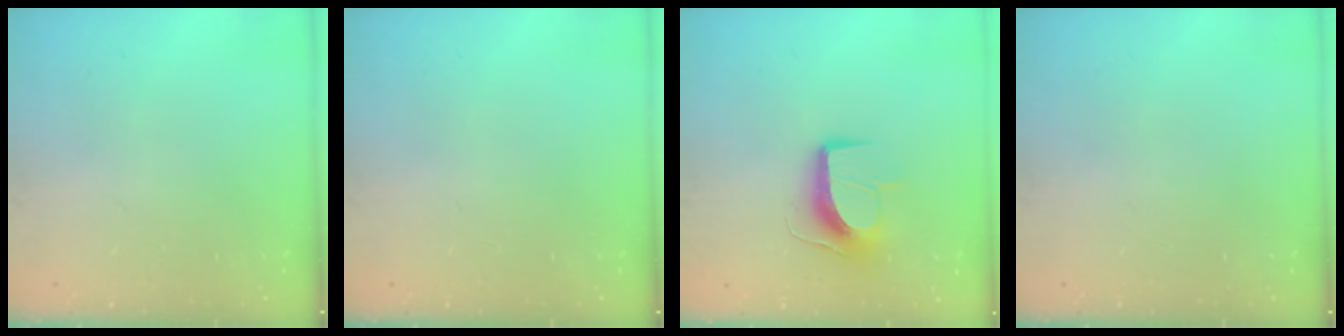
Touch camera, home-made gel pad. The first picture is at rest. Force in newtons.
{"total": 0.0}
{"total": 12.7, "press": 12.7, "slide": 0.5}
{"total": 0.0}